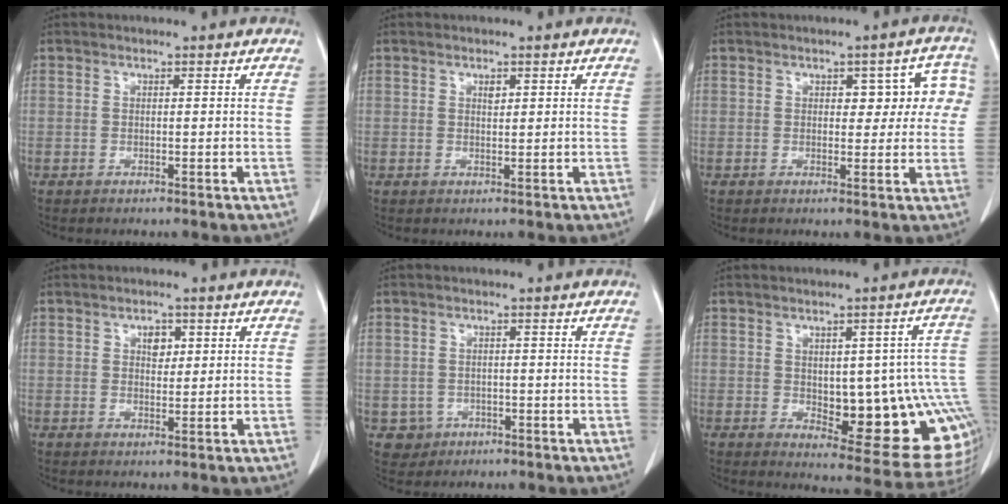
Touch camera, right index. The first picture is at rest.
{"total": 1.0, "force": [0.5, 0.5, 0.7], "torque": [-0.012, -0.003, 0.009]}
{"total": 5.9, "force": [1.1, 3.3, 4.7], "torque": [-0.036, 0.031, 0.014]}
{"total": 2.4, "force": [0.9, 1.5, 1.6], "torque": [-0.022, 0.001, 0.014]}
{"total": 3.3, "force": [-1.1, 3.1, 0.1], "torque": [0.004, 0.010, -0.013]}
{"total": 18.0, "force": [-2.3, 6.4, 16.6], "torque": [-0.139, 0.026, 0.000]}